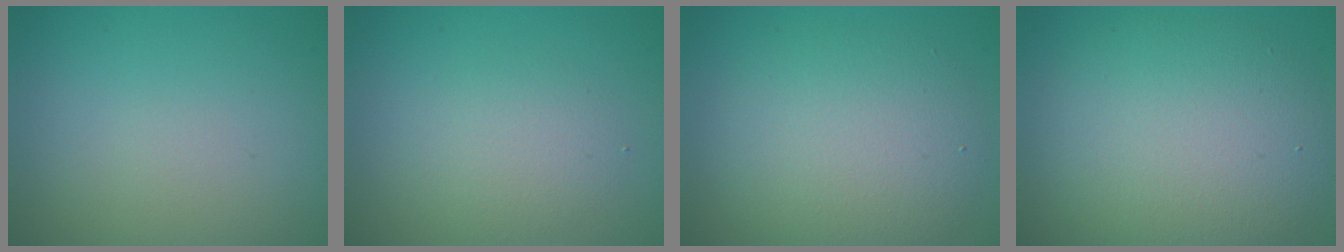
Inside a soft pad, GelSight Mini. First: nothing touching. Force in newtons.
{"total": 2.3, "press": 2.3, "slide": 0.2}
{"total": 6.0, "press": 6.0, "slide": 0.3}
{"total": 8.8, "press": 8.7, "slide": 0.5}